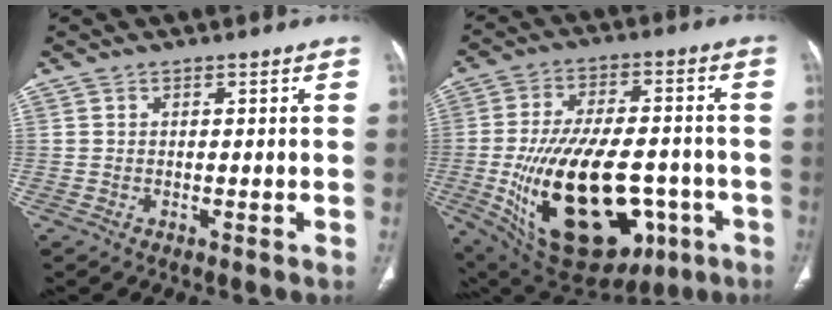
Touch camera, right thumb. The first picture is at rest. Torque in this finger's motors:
{"motor_torque": [2.38, 2.63, 2.69, -0.08, 0.77]}